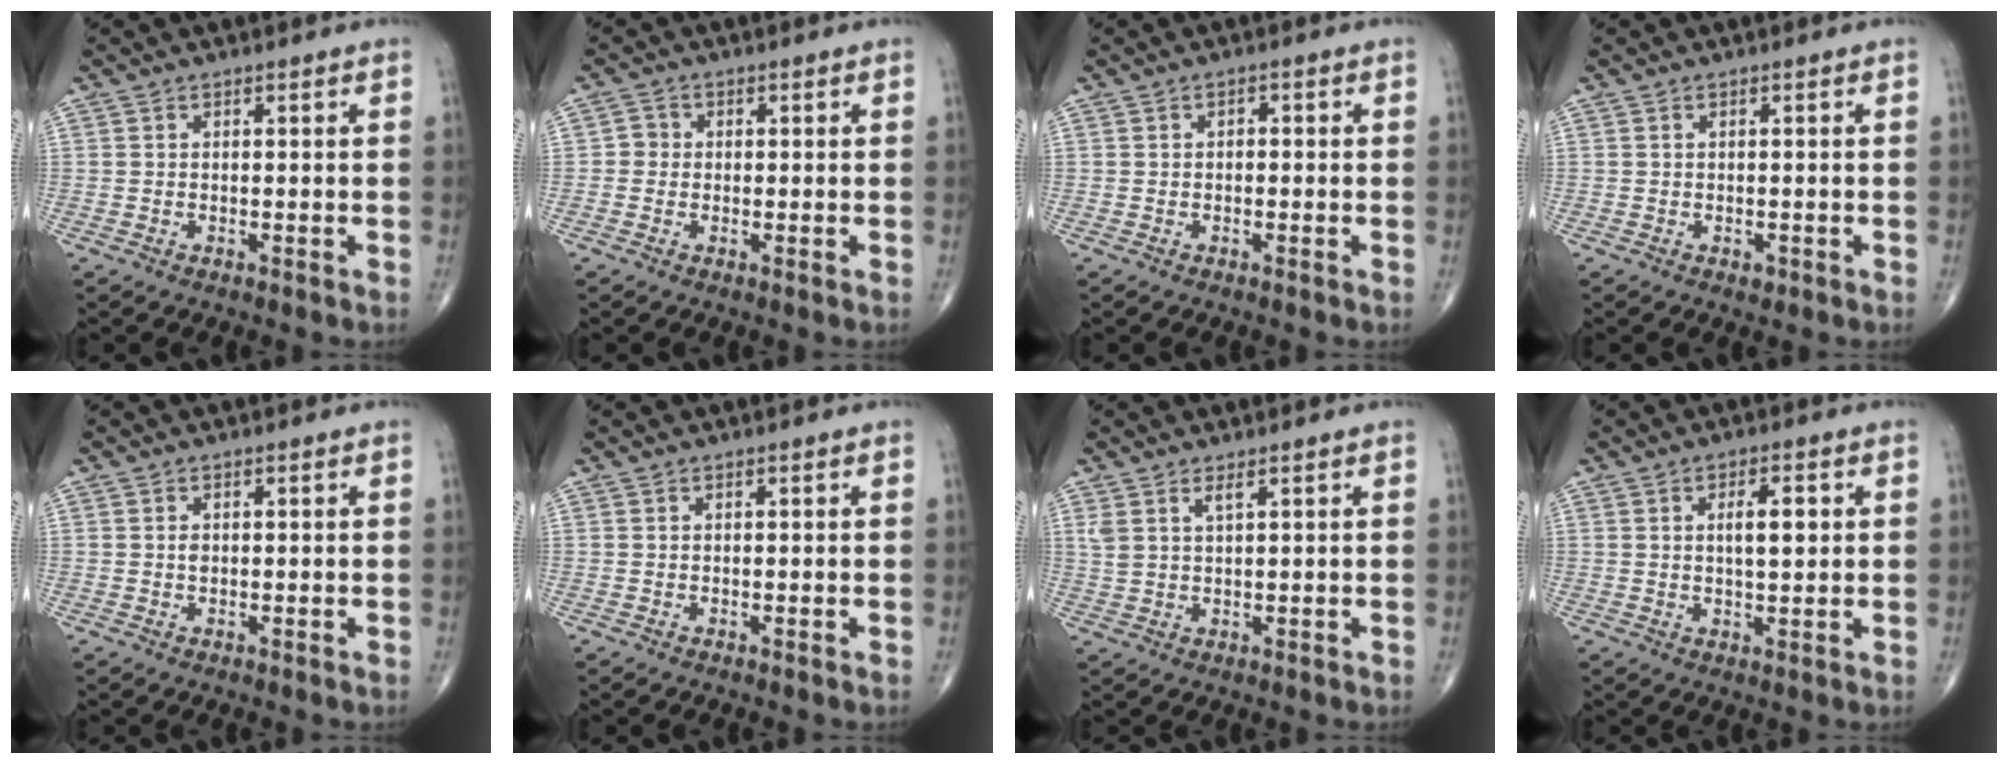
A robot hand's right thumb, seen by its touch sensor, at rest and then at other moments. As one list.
[{"total": 2.1, "force": [-0.2, 2.0, 0.6], "torque": [0.004, 0.007, -0.009]}, {"total": 0.9, "force": [-0.2, 0.7, 0.6], "torque": [0.001, 0.004, -0.008]}, {"total": 0.8, "force": [-0.4, 0.6, 0.4], "torque": [0.000, 0.000, -0.004]}, {"total": 0.9, "force": [0.1, 0.6, 0.6], "torque": [-0.008, 0.001, 0.000]}, {"total": 0.0}, {"total": 2.8, "force": [1.7, 0.7, 2.1], "torque": [-0.048, -0.006, 0.040]}, {"total": 5.1, "force": [1.1, 2.0, 4.6], "torque": [-0.066, -0.003, 0.016]}]